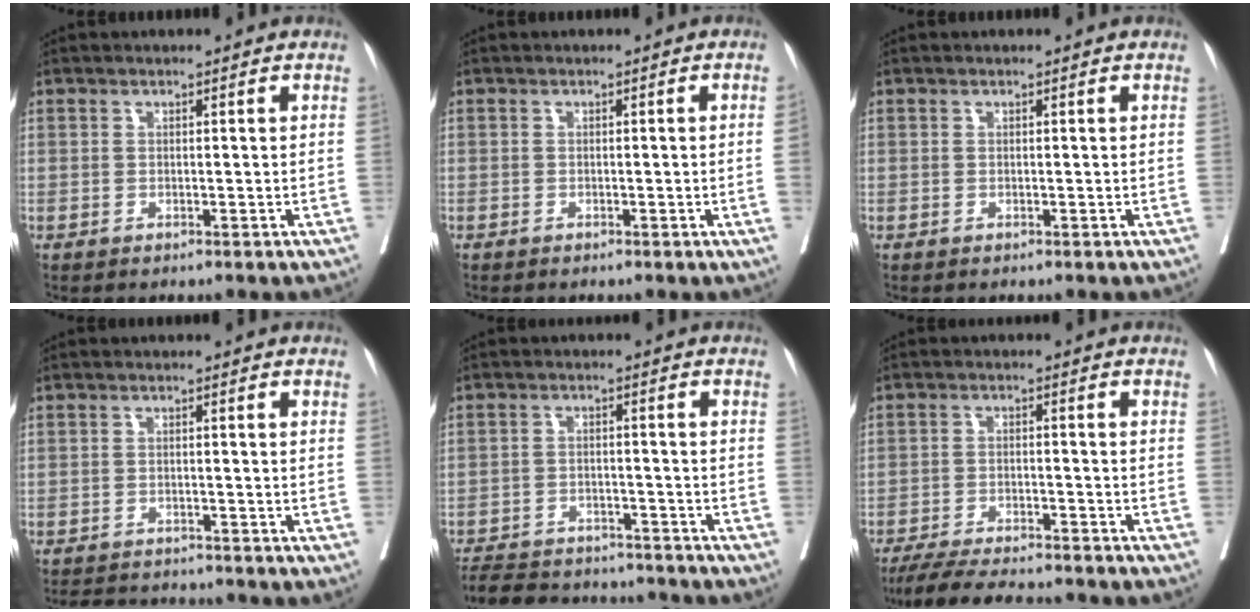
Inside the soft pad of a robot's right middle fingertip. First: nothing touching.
{"total": 1.1, "force": [-0.3, -0.4, 1.0], "torque": [-0.016, -0.001, -0.004]}
{"total": 0.0}
{"total": 5.8, "force": [-5.7, 0.6, 1.1], "torque": [-0.016, -0.006, -0.086]}
{"total": 15.4, "force": [-14.1, 4.0, 4.6], "torque": [-0.104, 0.001, -0.198]}
{"total": 13.6, "force": [-12.1, 1.7, 6.0], "torque": [-0.096, -0.021, -0.177]}